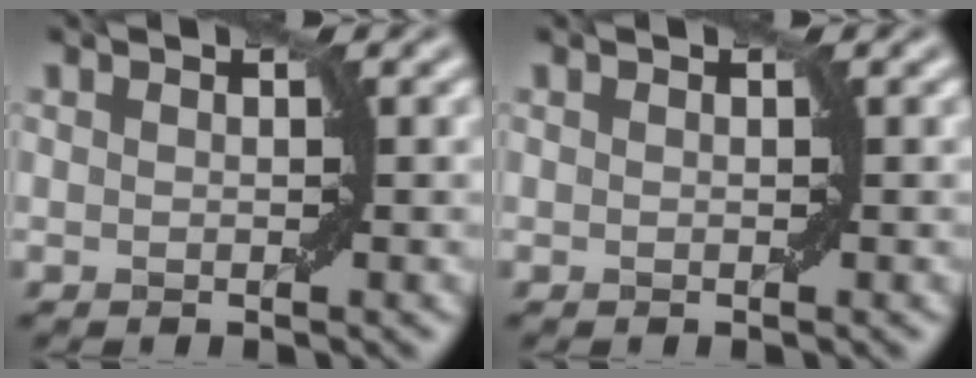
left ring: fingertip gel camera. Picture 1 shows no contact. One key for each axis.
{"total": 0.0}